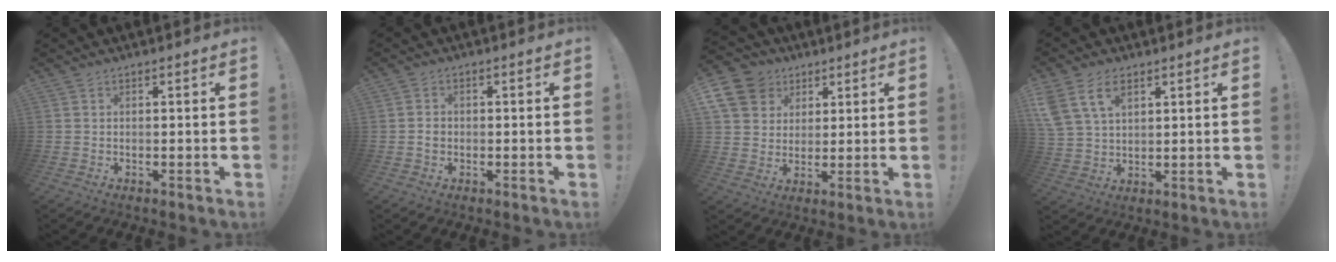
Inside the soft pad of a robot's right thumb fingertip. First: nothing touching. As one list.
[{"total": 1.5, "force": [-0.5, 1.2, 0.7], "torque": [-0.010, 0.004, -0.009]}, {"total": 12.9, "force": [5.2, 10.7, 5.0], "torque": [-0.077, -0.028, 0.105]}, {"total": 9.8, "force": [4.8, 6.2, 5.8], "torque": [-0.114, -0.012, 0.094]}]